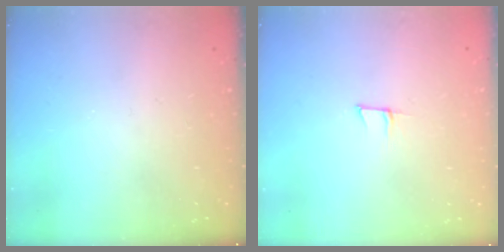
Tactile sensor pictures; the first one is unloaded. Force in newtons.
{"total": 5.5, "press": 5.4, "slide": 0.8}